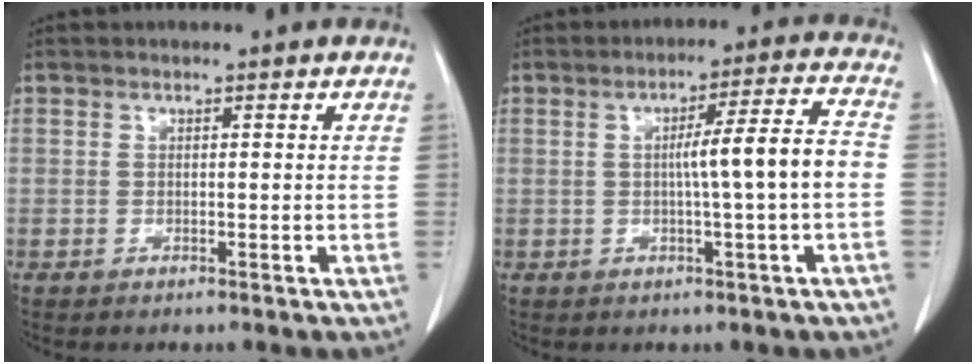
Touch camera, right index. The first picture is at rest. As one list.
[{"total": 8.2, "force": [-0.8, -0.6, 8.1], "torque": [-0.123, 0.014, -0.011]}]